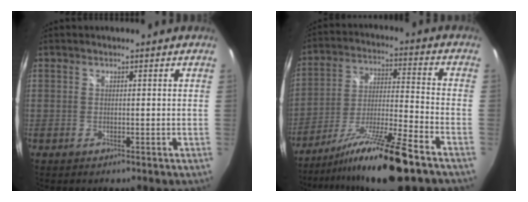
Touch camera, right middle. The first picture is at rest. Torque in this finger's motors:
{"motor_torque": [1.09, -1.05, 0.61, 0.12]}